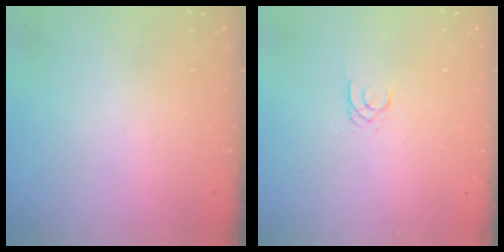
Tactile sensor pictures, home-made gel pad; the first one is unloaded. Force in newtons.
{"total": 1.7, "press": 1.7, "slide": 0.2}